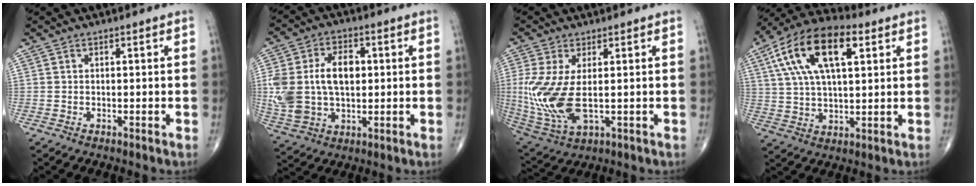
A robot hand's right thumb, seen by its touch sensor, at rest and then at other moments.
{"total": 15.7, "force": [1.4, 10.0, 12.0], "torque": [-0.231, 0.012, 0.033]}
{"total": 12.7, "force": [-0.2, 5.7, 11.3], "torque": [-0.267, -0.018, 0.012]}
{"total": 17.7, "force": [6.5, 8.1, 14.3], "torque": [-0.263, 0.012, 0.112]}